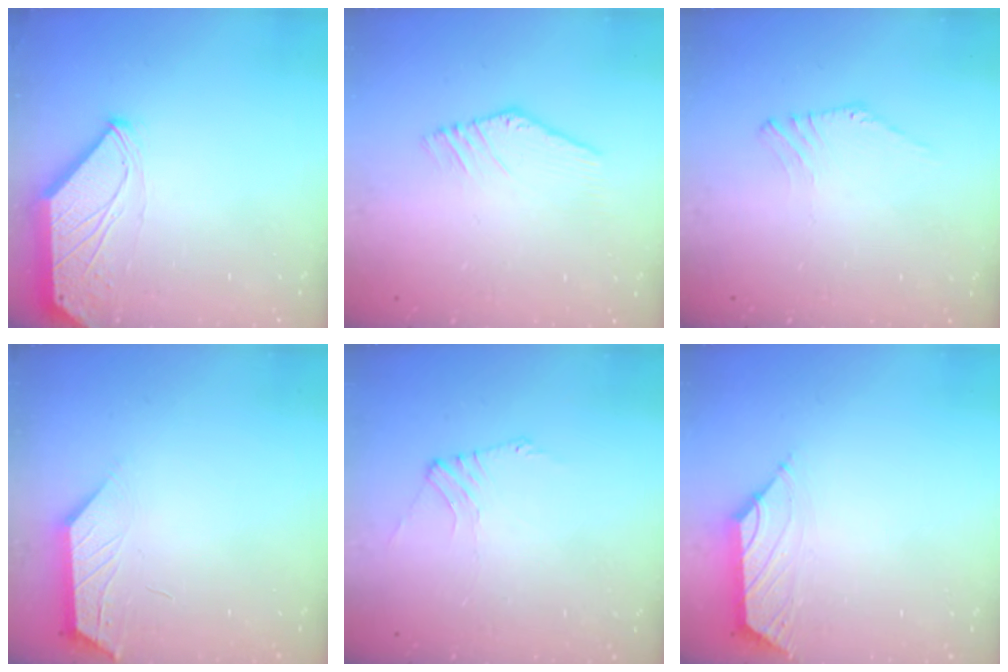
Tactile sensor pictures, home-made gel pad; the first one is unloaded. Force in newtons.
{"total": 3.5, "press": 3.5, "slide": 0.1}
{"total": 0.8, "press": 0.7, "slide": 0.3}
{"total": 1.6, "press": 1.6, "slide": 0.4}
{"total": 1.9, "press": 1.9, "slide": 0.5}
{"total": 1.5, "press": 1.5, "slide": 0.4}